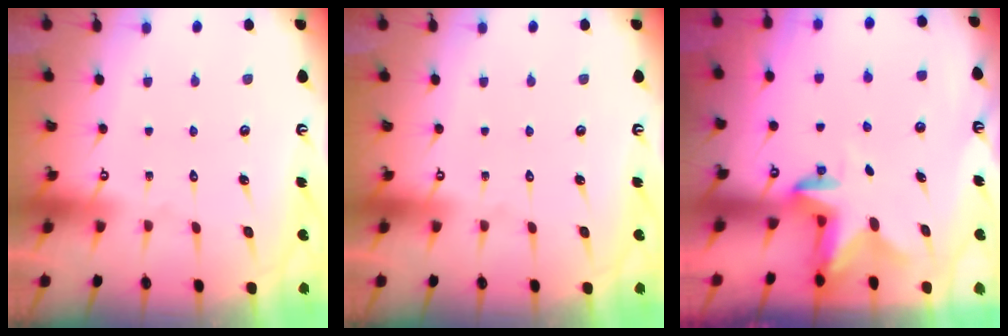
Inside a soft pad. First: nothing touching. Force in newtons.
{"total": 0.0}
{"total": 2.7, "press": 2.6, "slide": 0.5}